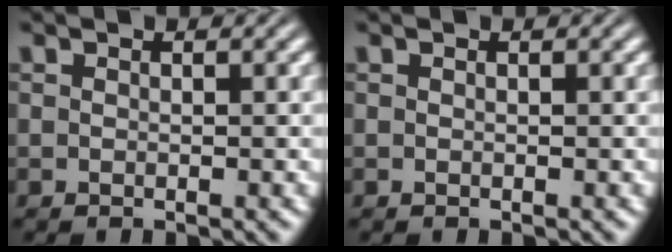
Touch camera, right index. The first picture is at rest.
{"total": 0.0}